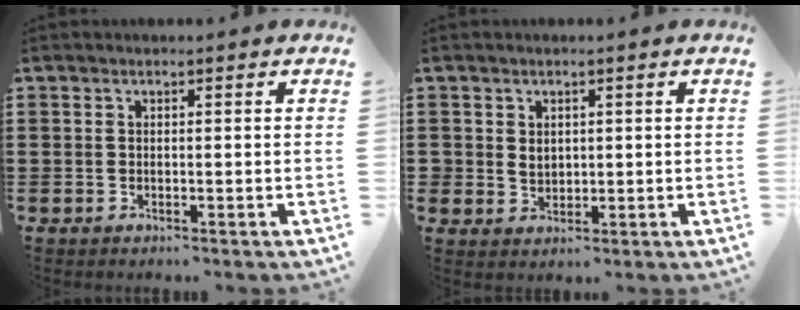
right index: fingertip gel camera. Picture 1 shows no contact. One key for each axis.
{"total": 1.7, "fx": 0.3, "fy": 1.6, "fz": 0.5, "tx": -0.014, "ty": 0.007, "tz": 0.005}